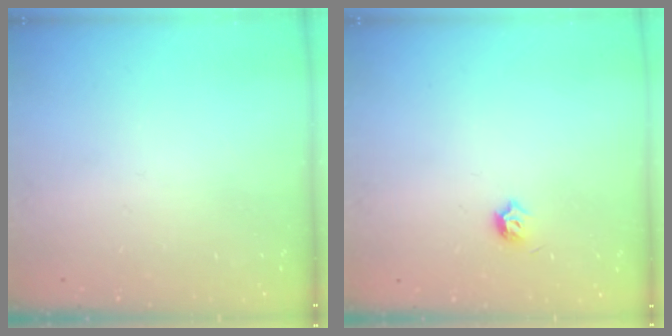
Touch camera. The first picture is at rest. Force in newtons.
{"total": 3.7, "press": 3.6, "slide": 0.9}